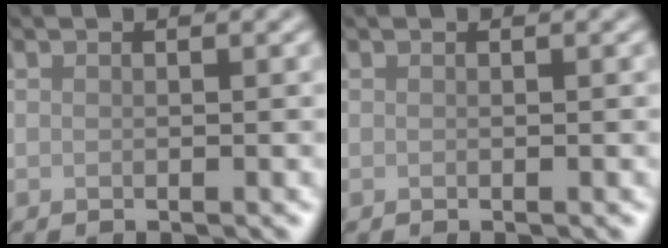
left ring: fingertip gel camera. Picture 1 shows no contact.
{"total": 0.0}